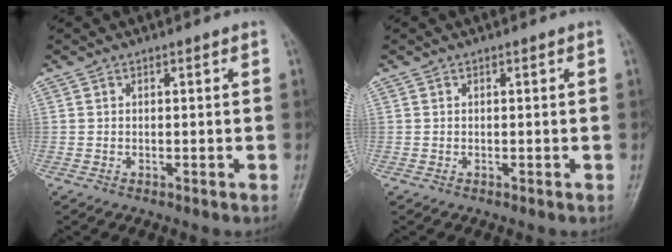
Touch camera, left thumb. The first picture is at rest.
{"total": 0.0}